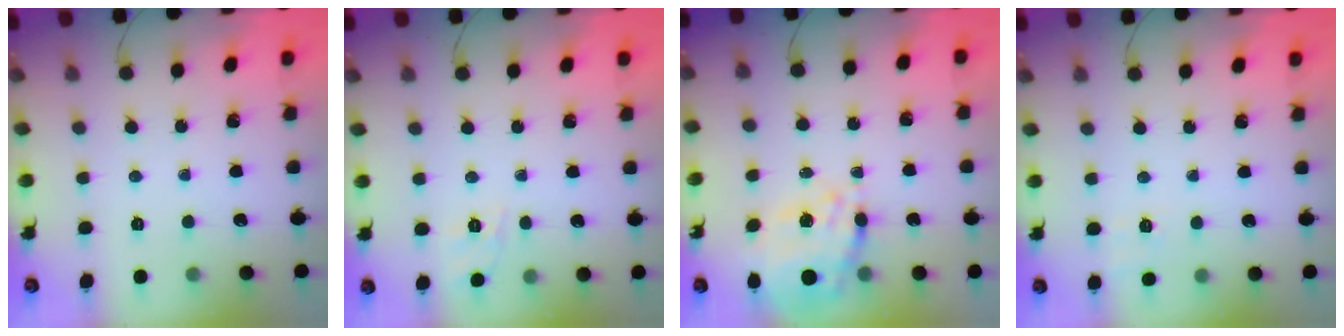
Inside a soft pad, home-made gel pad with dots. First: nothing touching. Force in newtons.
{"total": 1.7, "press": 0.4, "slide": 1.6}
{"total": 11.2, "press": 10.4, "slide": 4.3}
{"total": 7.2, "press": 6.9, "slide": 2.0}